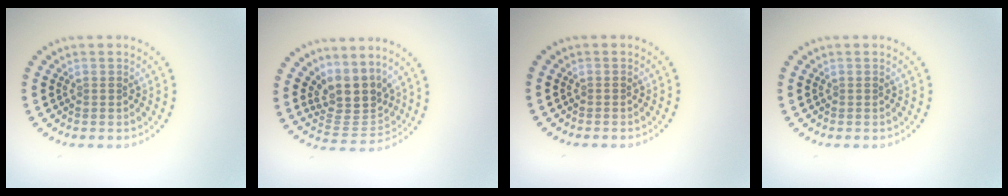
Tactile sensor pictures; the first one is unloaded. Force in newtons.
{"total": 4.1, "press": 3.3, "slide": 2.4}
{"total": 0.0}
{"total": 0.0}